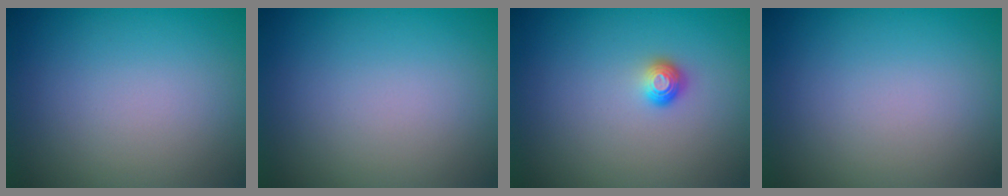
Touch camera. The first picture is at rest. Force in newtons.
{"total": 0.0}
{"total": 1.0, "press": 0.9, "slide": 0.4}
{"total": 0.0}